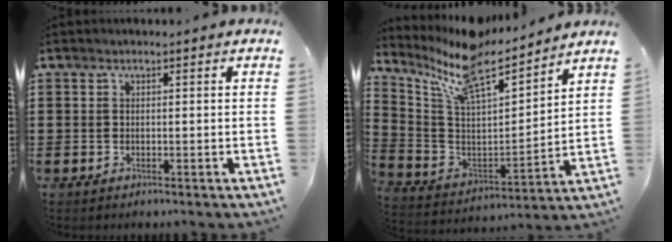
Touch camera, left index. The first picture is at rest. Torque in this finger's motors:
{"motor_torque": [2.14, 0.00, 0.41, 0.10]}